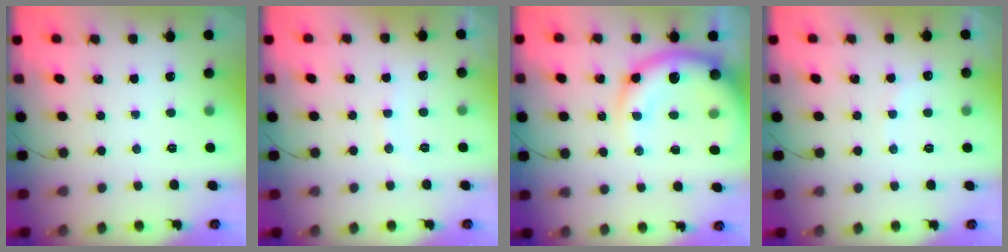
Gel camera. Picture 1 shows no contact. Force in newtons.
{"total": 6.0, "press": 5.9, "slide": 0.9}
{"total": 16.0, "press": 15.5, "slide": 3.8}
{"total": 5.8, "press": 5.7, "slide": 1.0}